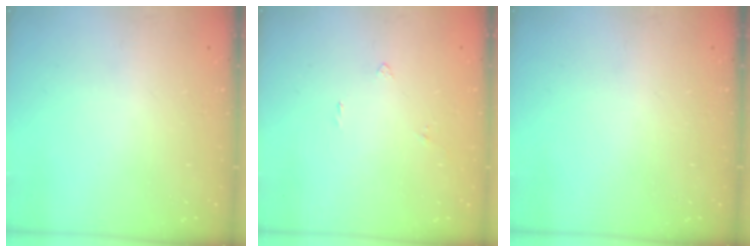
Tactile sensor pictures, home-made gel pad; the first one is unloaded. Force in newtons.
{"total": 2.0, "press": 2.0, "slide": 0.5}
{"total": 0.0}